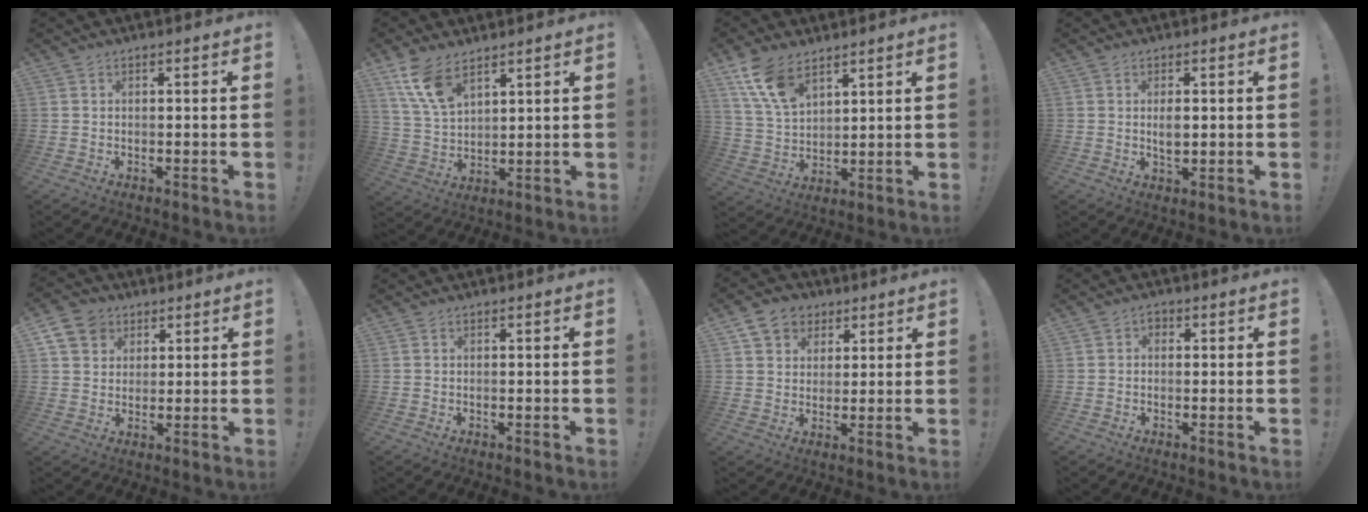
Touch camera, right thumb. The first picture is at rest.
{"total": 10.7, "force": [7.1, 5.1, 6.1], "torque": [-0.114, -0.032, 0.139]}
{"total": 11.8, "force": [7.8, 6.2, 6.4], "torque": [-0.123, -0.033, 0.153]}
{"total": 3.3, "force": [0.4, 1.8, 2.7], "torque": [-0.033, -0.006, 0.002]}
{"total": 8.9, "force": [4.6, 7.1, 2.8], "torque": [-0.046, -0.020, 0.093]}
{"total": 0.0}
{"total": 8.8, "force": [4.3, 7.2, 2.4], "torque": [-0.032, -0.019, 0.088]}
{"total": 1.6, "force": [-0.4, 1.3, 0.8], "torque": [-0.017, 0.006, -0.008]}